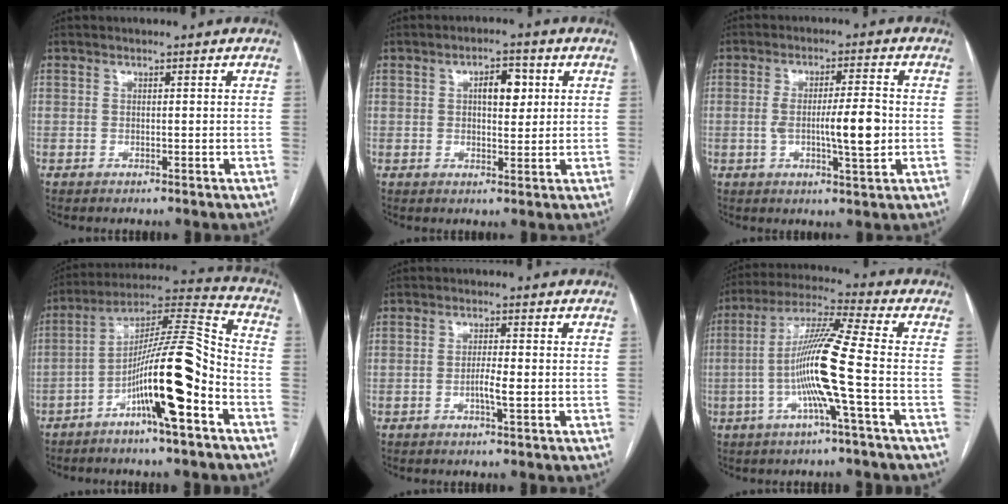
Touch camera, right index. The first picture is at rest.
{"total": 4.7, "force": [1.4, 2.1, 4.0], "torque": [-0.061, 0.010, 0.021]}
{"total": 7.8, "force": [-0.8, 0.9, 7.8], "torque": [-0.128, 0.002, -0.011]}
{"total": 16.2, "force": [-6.5, 1.0, 14.8], "torque": [-0.264, 0.014, -0.111]}
{"total": 2.8, "force": [-0.8, 0.0, 2.7], "torque": [-0.053, -0.002, -0.014]}
{"total": 12.5, "force": [-2.7, -1.3, 12.1], "torque": [-0.232, 0.007, -0.059]}